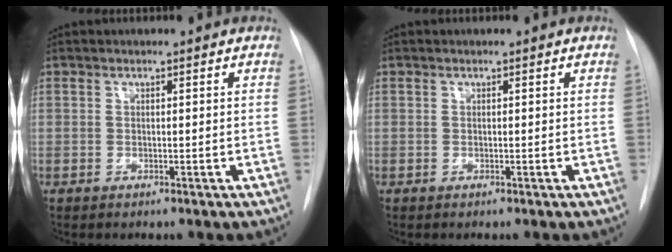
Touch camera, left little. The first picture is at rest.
{"total": 0.0}